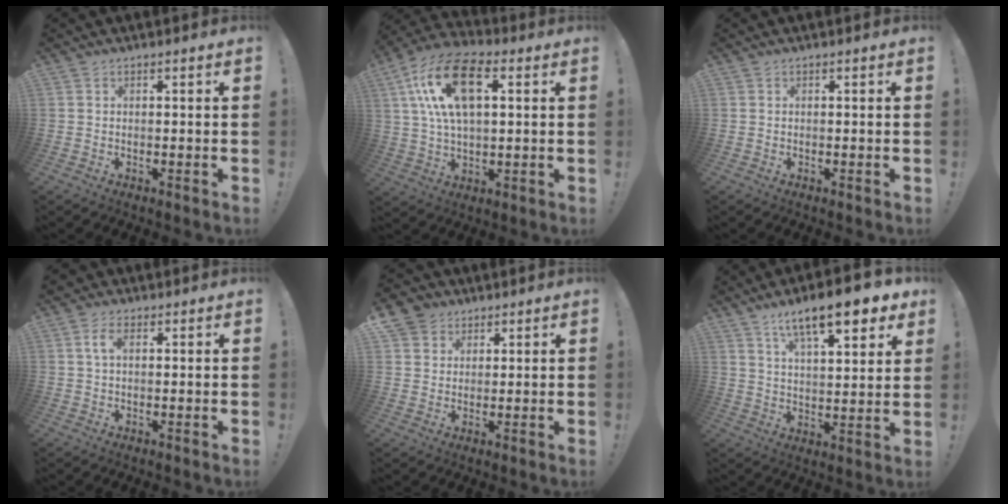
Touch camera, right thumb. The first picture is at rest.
{"total": 17.4, "force": [5.6, 9.5, 13.5], "torque": [-0.242, 0.004, 0.096]}
{"total": 0.0}
{"total": 4.5, "force": [1.7, 2.4, 3.5], "torque": [-0.068, 0.002, 0.027]}
{"total": 5.4, "force": [3.2, 4.3, 0.8], "torque": [-0.016, -0.018, 0.063]}
{"total": 14.8, "force": [9.3, 4.1, 10.8], "torque": [-0.170, -0.053, 0.148]}